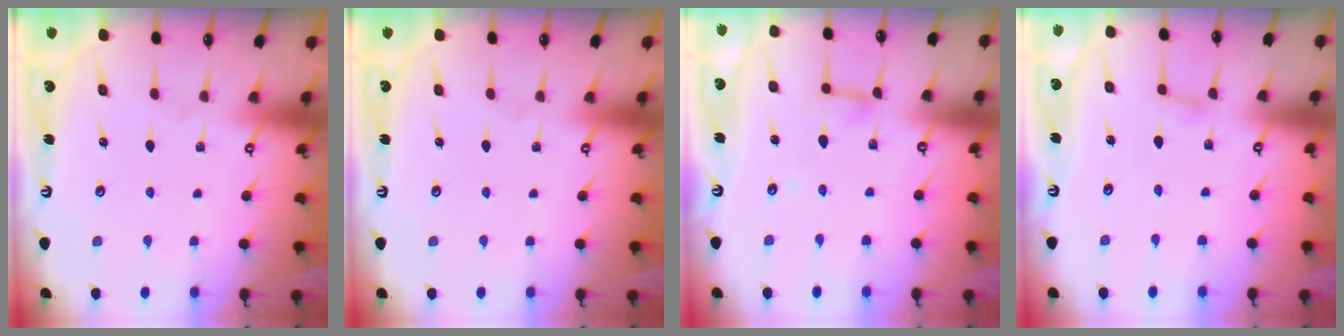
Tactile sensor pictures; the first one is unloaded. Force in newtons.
{"total": 0.0}
{"total": 5.7, "press": 5.7, "slide": 0.2}
{"total": 3.3, "press": 3.3, "slide": 0.3}